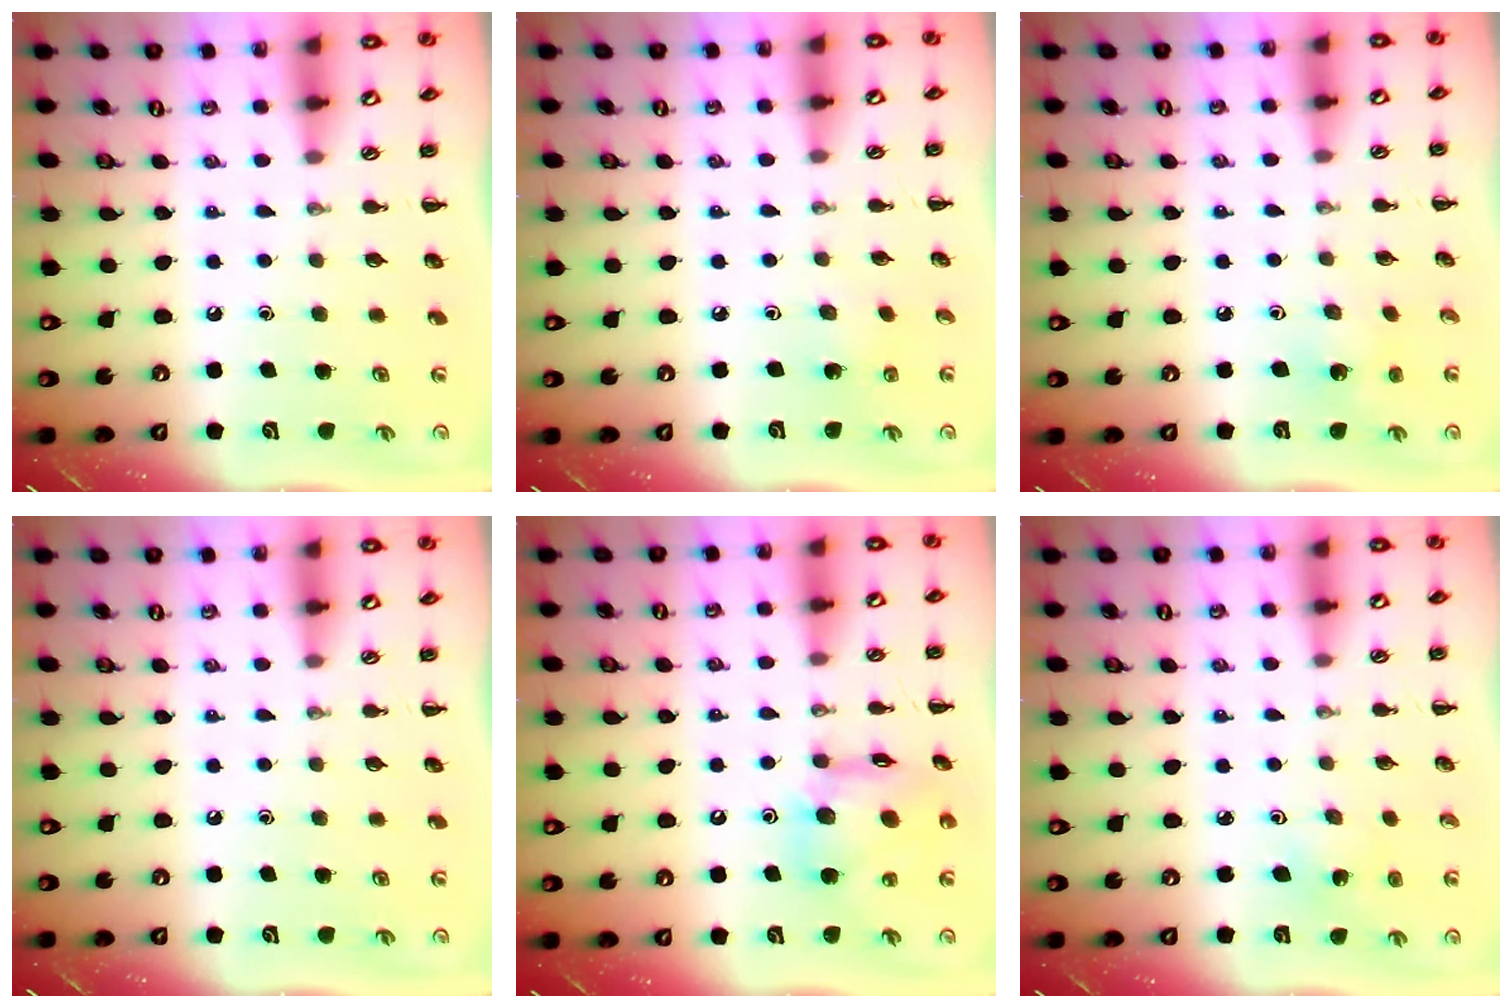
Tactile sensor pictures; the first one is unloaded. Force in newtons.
{"total": 1.4, "press": 1.3, "slide": 0.5}
{"total": 1.6, "press": 1.5, "slide": 0.5}
{"total": 0.0}
{"total": 13.5, "press": 13.2, "slide": 3.0}
{"total": 3.4, "press": 3.3, "slide": 0.9}